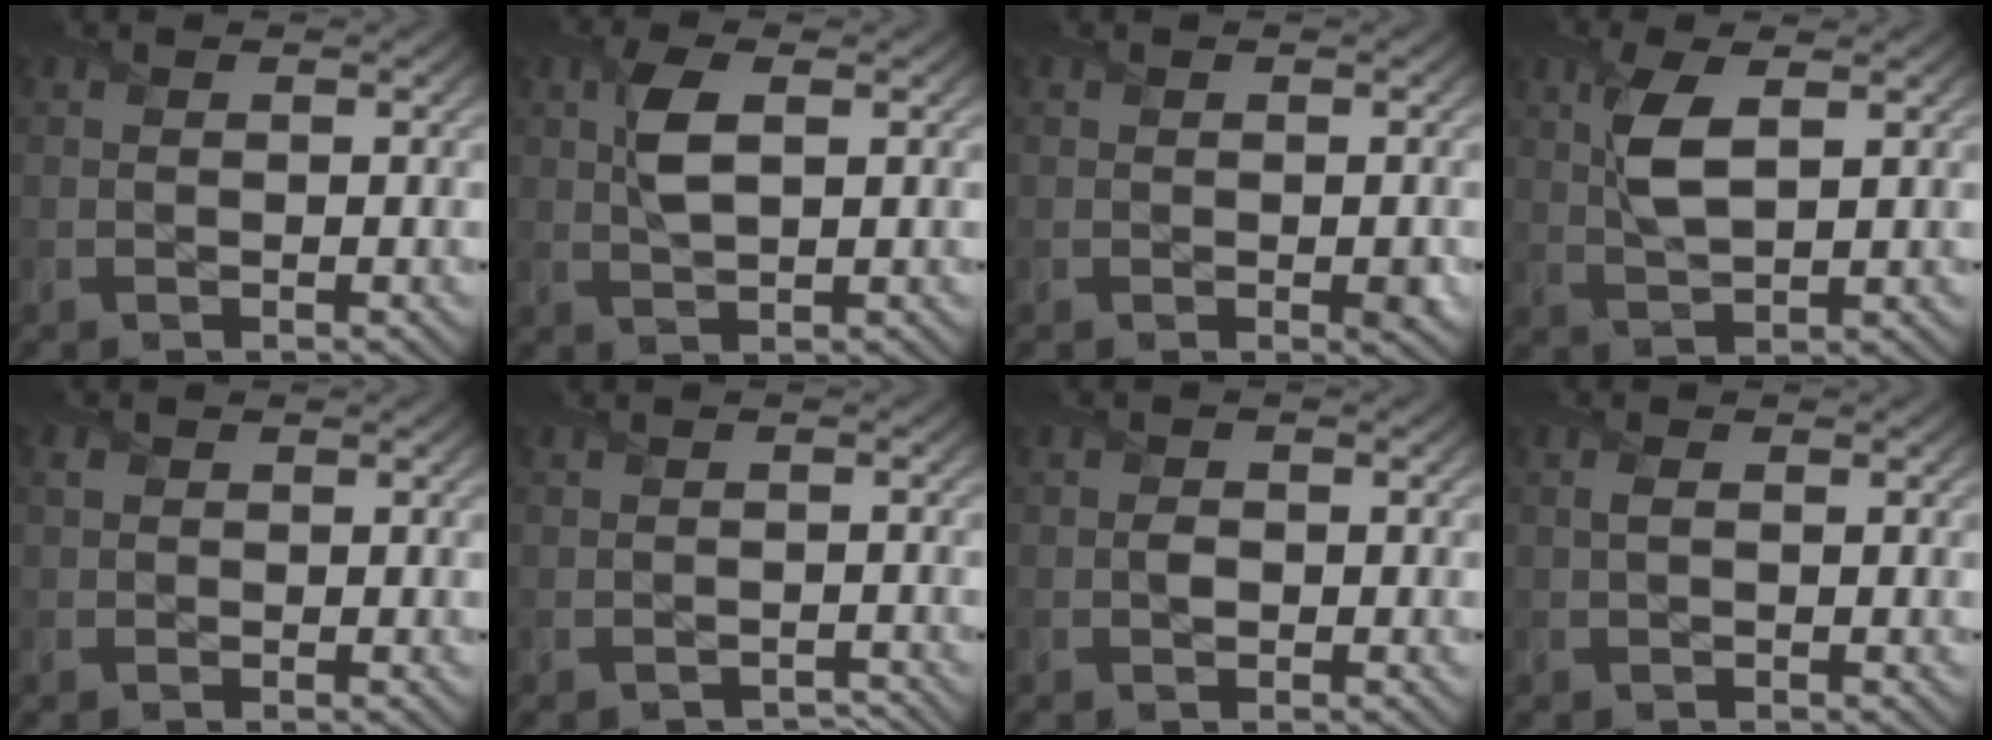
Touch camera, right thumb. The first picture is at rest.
{"total": 4.0, "force": [1.0, 1.5, 3.5], "torque": [-0.081, 0.003, 0.021]}
{"total": 0.9, "force": [-0.1, 0.3, 0.8], "torque": [-0.006, -0.006, -0.001]}
{"total": 4.9, "force": [1.6, 1.7, 4.4], "torque": [-0.102, -0.001, 0.033]}
{"total": 0.7, "force": [0.3, 0.6, 0.1], "torque": [-0.001, -0.002, 0.005]}
{"total": 1.1, "force": [-1.0, 0.4, 0.1], "torque": [0.000, -0.009, -0.015]}
{"total": 1.0, "force": [-0.2, 0.8, 0.6], "torque": [-0.008, -0.005, -0.004]}
{"total": 0.9, "force": [0.2, 0.3, 0.8], "torque": [-0.021, 0.002, 0.003]}